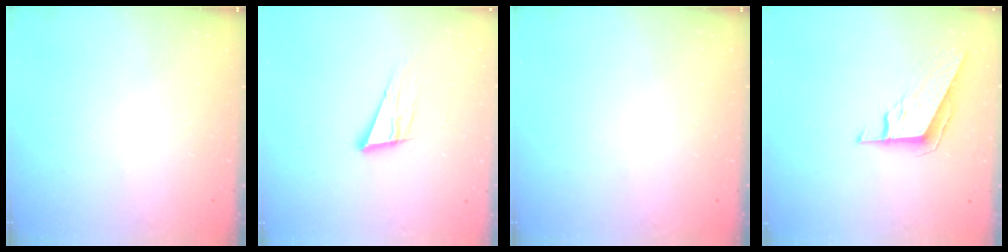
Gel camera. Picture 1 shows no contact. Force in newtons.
{"total": 12.2, "press": 11.7, "slide": 3.4}
{"total": 0.0}
{"total": 8.6, "press": 8.6, "slide": 0.2}